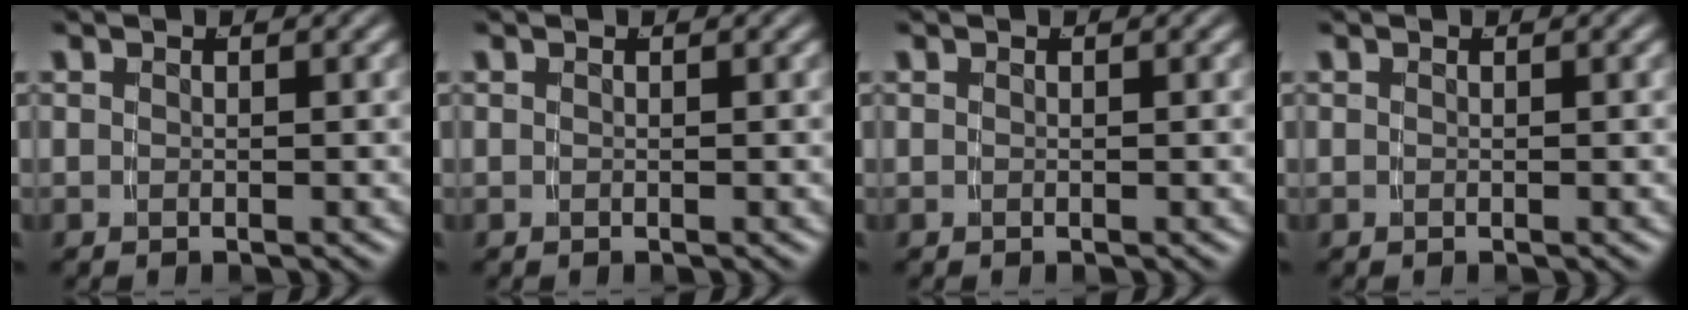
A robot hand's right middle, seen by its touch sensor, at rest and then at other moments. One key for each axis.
{"total": 0.0}
{"total": 0.0}
{"total": 0.0}